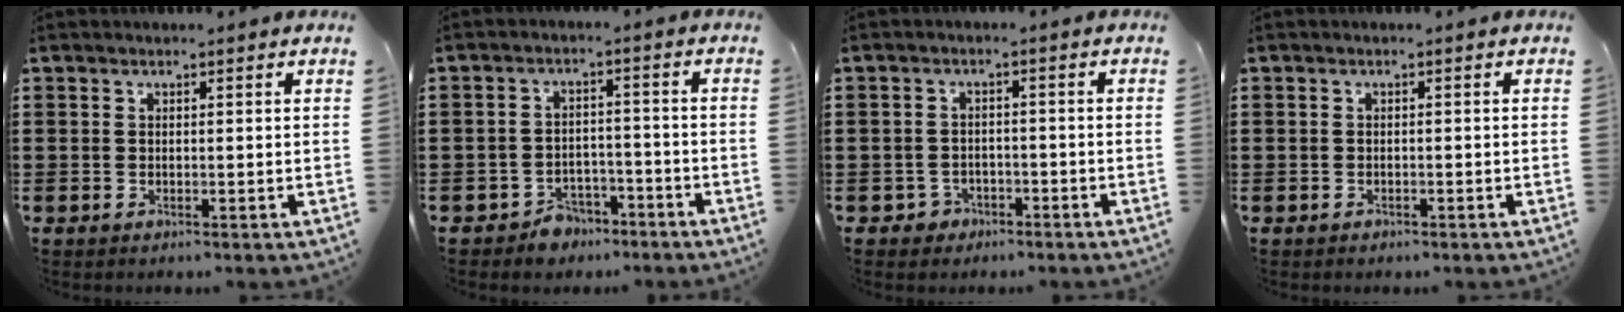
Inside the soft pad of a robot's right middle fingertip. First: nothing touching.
{"total": 3.8, "force": [-3.5, 1.4, 0.2], "torque": [-0.011, 0.008, -0.073]}
{"total": 2.3, "force": [-1.9, 1.3, 0.2], "torque": [-0.012, 0.002, -0.042]}
{"total": 0.9, "force": [-0.7, 0.6, 0.0], "torque": [0.000, 0.003, -0.016]}